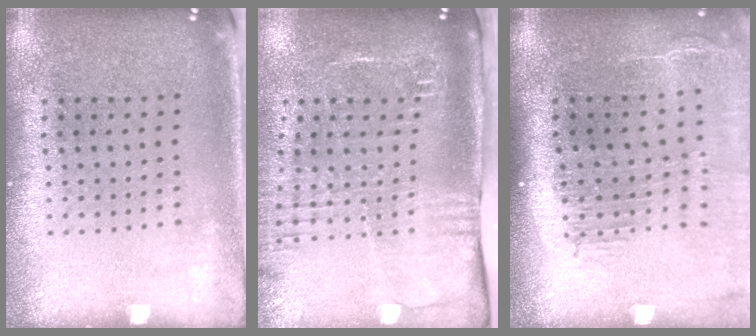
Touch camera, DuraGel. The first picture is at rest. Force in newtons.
{"total": 2.7, "press": 2.1, "slide": 1.7}
{"total": 2.5, "press": 2.0, "slide": 1.5}